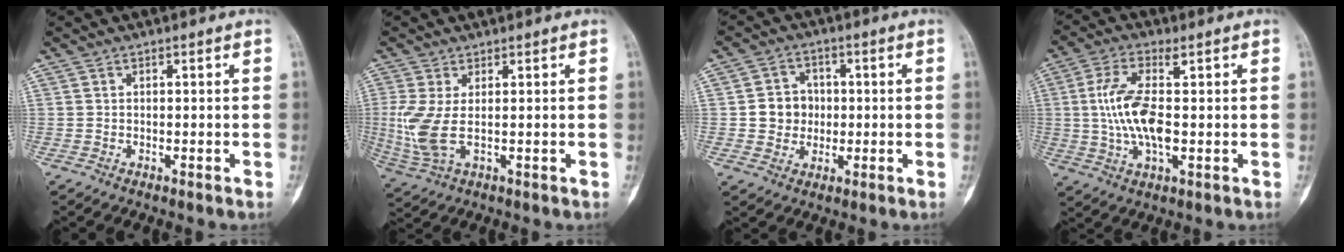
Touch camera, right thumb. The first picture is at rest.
{"total": 6.9, "force": [0.3, 2.7, 6.4], "torque": [-0.175, -0.007, 0.015]}
{"total": 6.5, "force": [0.0, 6.0, 2.6], "torque": [-0.012, 0.008, -0.005]}
{"total": 10.4, "force": [0.9, 4.3, 9.4], "torque": [-0.214, 0.006, 0.018]}